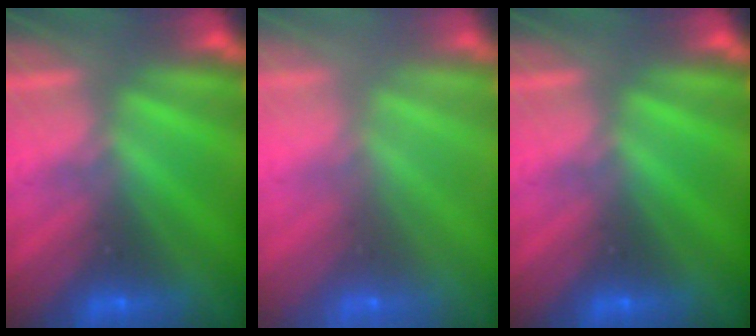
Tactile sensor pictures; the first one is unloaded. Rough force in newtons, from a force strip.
{"total": 7.7}
{"total": 0.0}